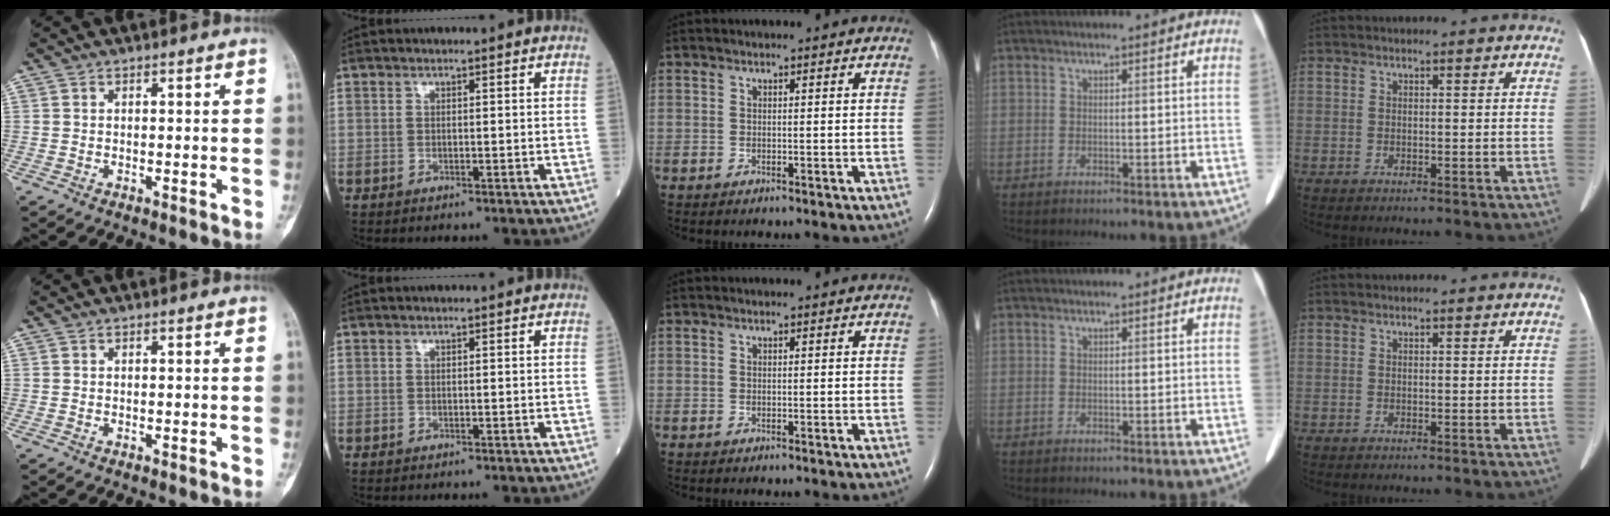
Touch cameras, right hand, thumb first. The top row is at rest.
{}